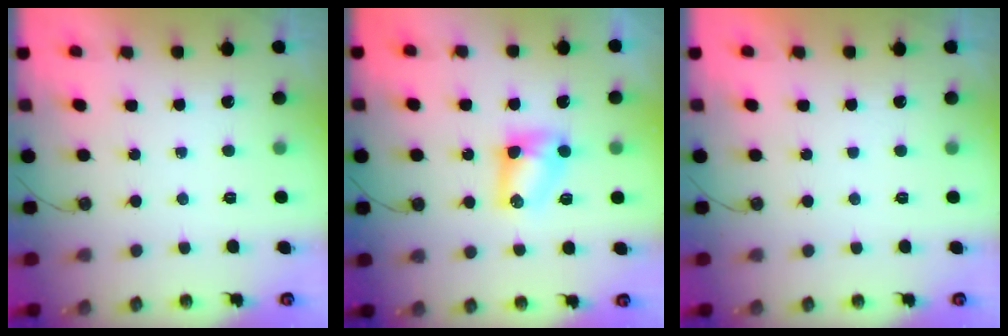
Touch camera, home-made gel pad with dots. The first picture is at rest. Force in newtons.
{"total": 6.2, "press": 6.2, "slide": 0.6}
{"total": 0.0}